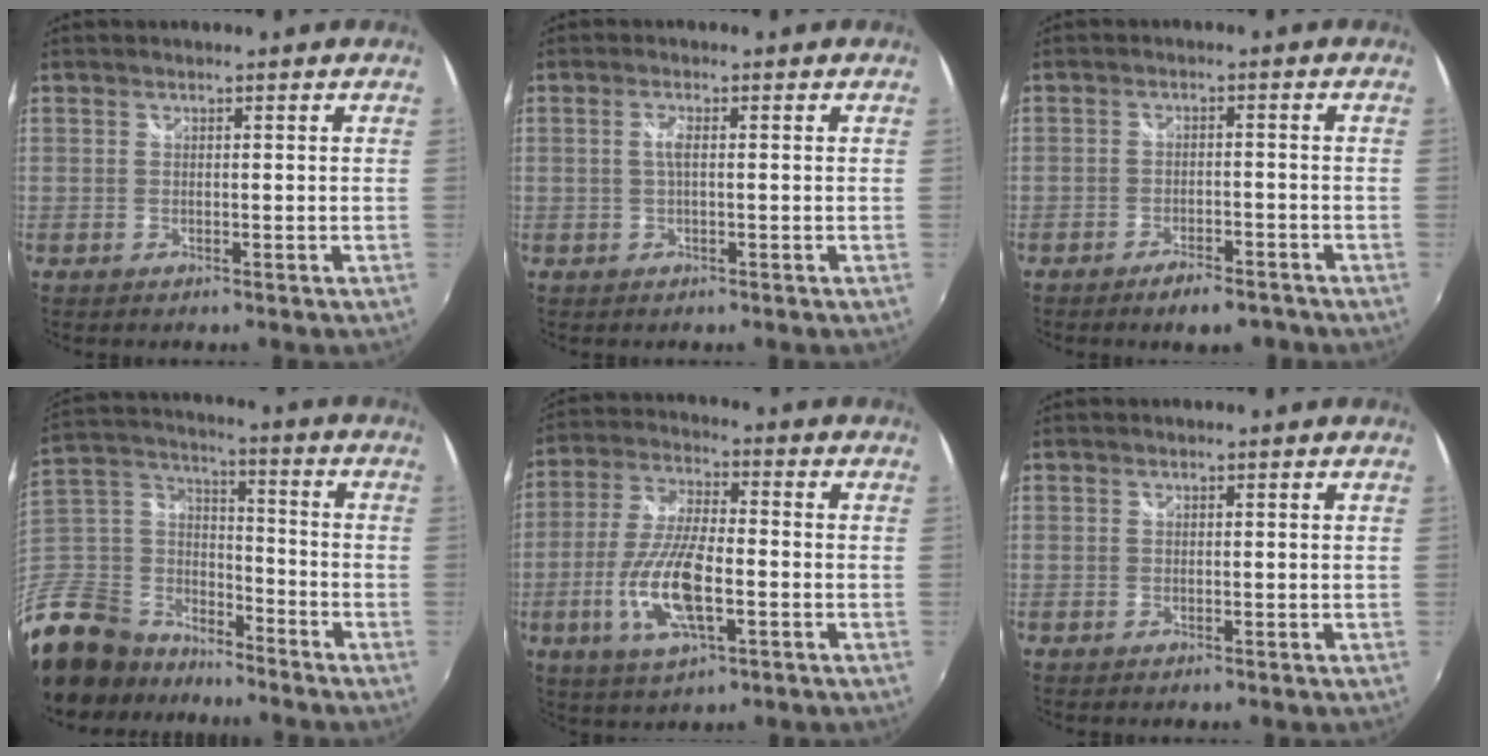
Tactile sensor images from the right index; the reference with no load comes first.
{"total": 1.7, "force": [0.0, 0.2, 1.7], "torque": [-0.034, 0.001, -0.002]}
{"total": 5.6, "force": [-4.4, 2.1, 2.8], "torque": [-0.061, 0.000, -0.066]}
{"total": 22.2, "force": [-15.2, 13.5, 8.8], "torque": [-0.248, 0.027, -0.261]}
{"total": 13.5, "force": [-4.1, 4.4, 12.0], "torque": [-0.250, -0.008, -0.077]}
{"total": 0.0}